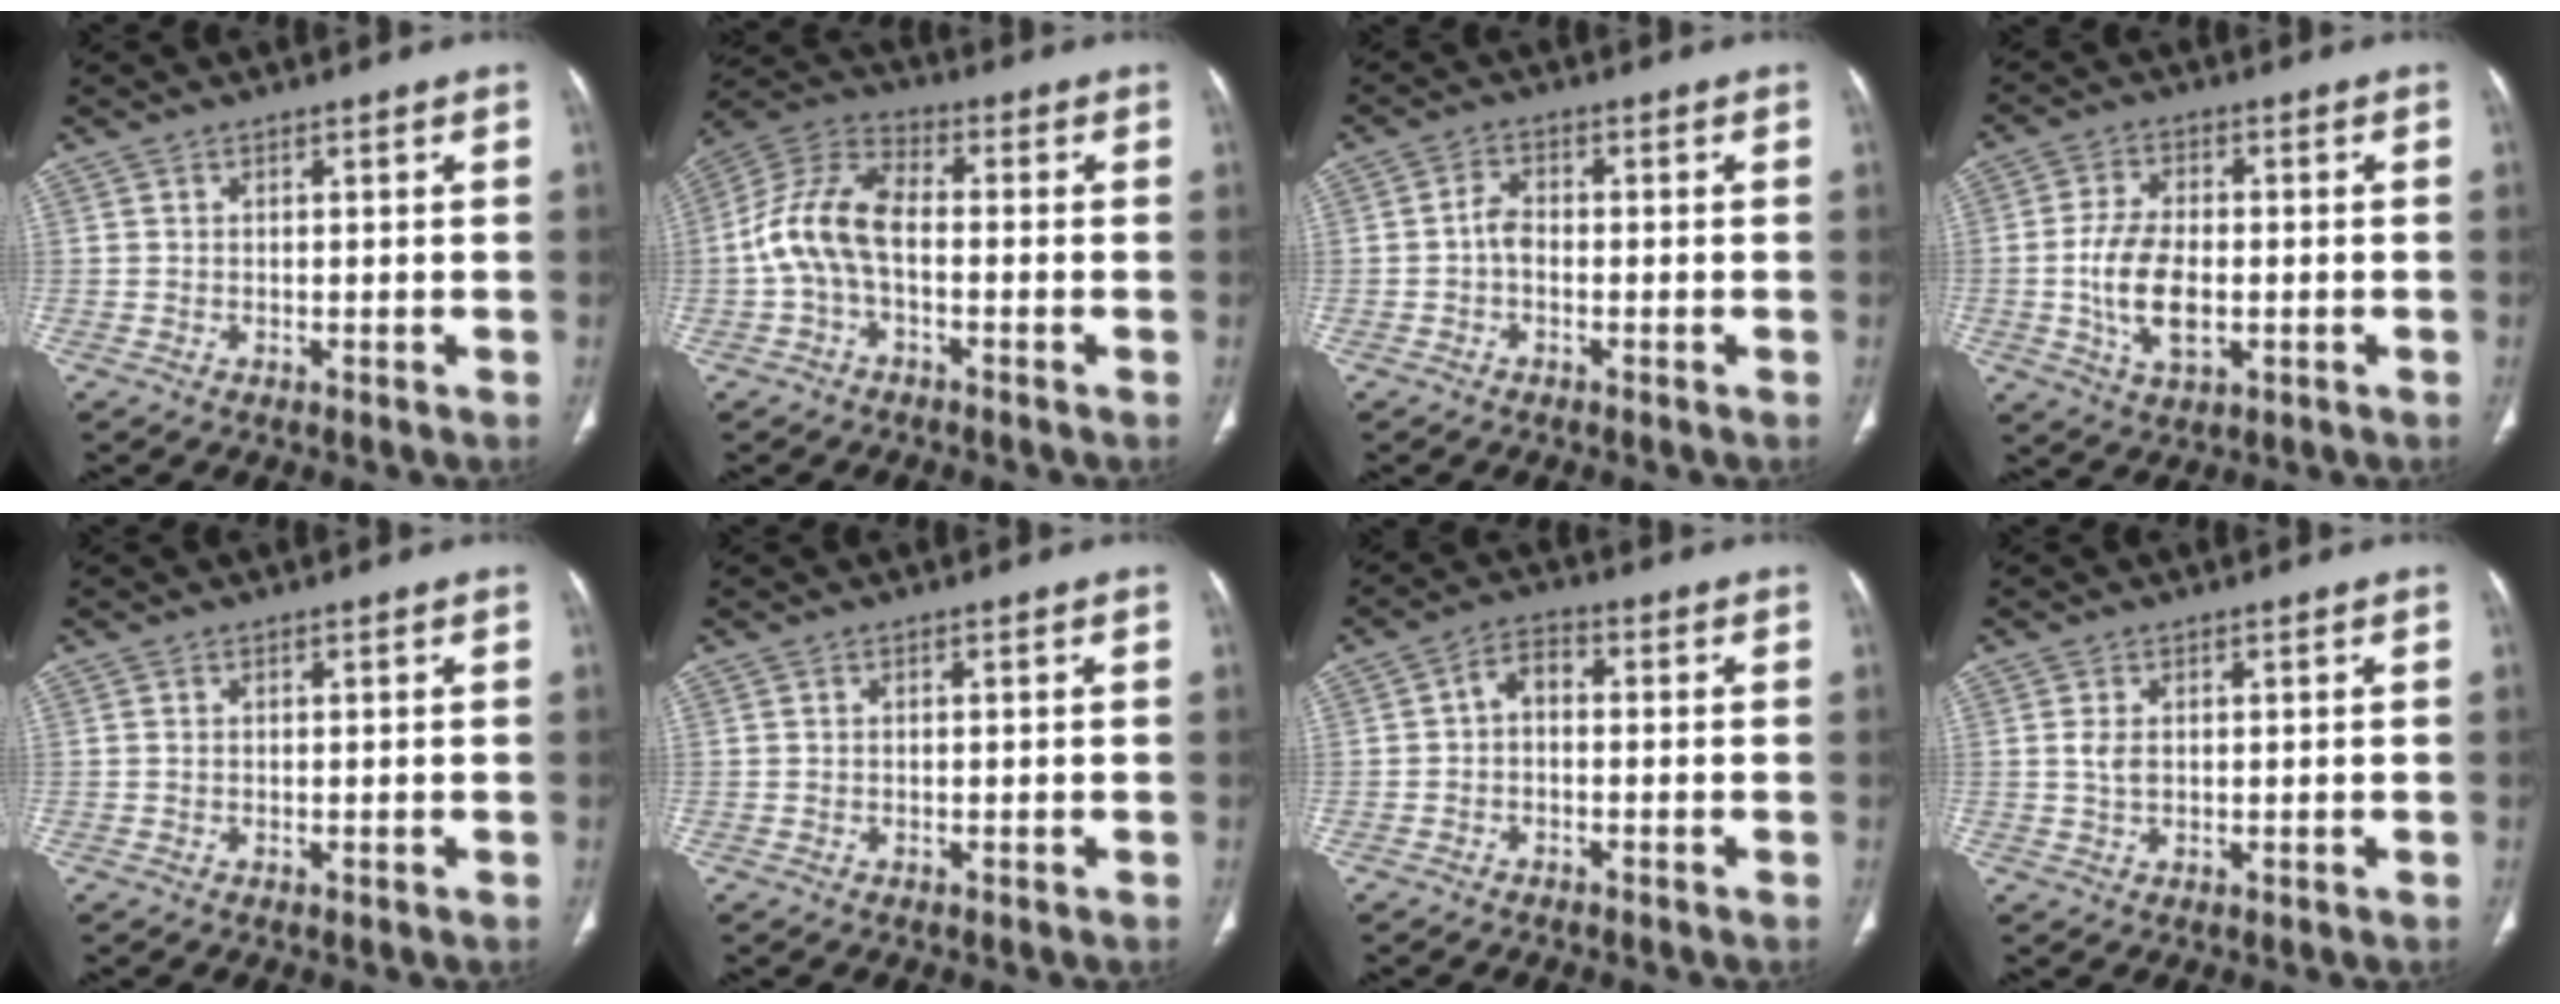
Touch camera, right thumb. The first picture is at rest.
{"total": 10.8, "force": [-1.5, 6.0, 8.8], "torque": [-0.179, 0.035, -0.039]}
{"total": 2.9, "force": [-0.7, 1.9, 2.1], "torque": [-0.031, 0.010, -0.020]}
{"total": 10.1, "force": [-1.6, 5.7, 8.2], "torque": [-0.149, 0.004, -0.026]}
{"total": 0.0}
{"total": 0.0}
{"total": 3.8, "force": [-0.4, 2.5, 2.9], "torque": [-0.038, 0.018, -0.019]}
{"total": 2.4, "force": [0.5, 1.4, 1.9], "torque": [-0.038, -0.004, 0.011]}